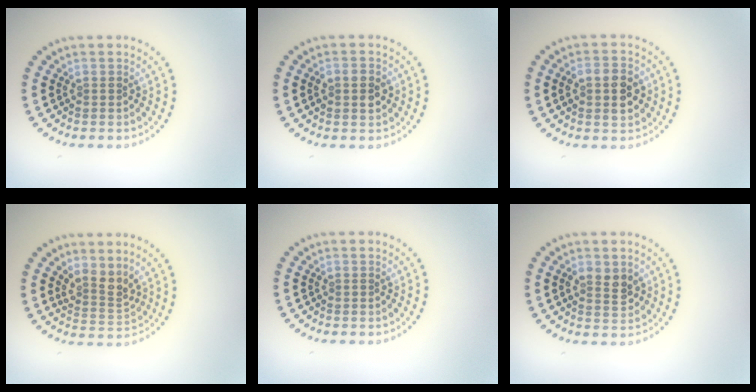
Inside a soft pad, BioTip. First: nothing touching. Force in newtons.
{"total": 2.8, "press": 2.8, "slide": 0.1}
{"total": 3.8, "press": 3.8, "slide": 0.1}
{"total": 2.6, "press": 1.8, "slide": 1.8}
{"total": 0.0}
{"total": 2.2, "press": 2.2, "slide": 0.4}